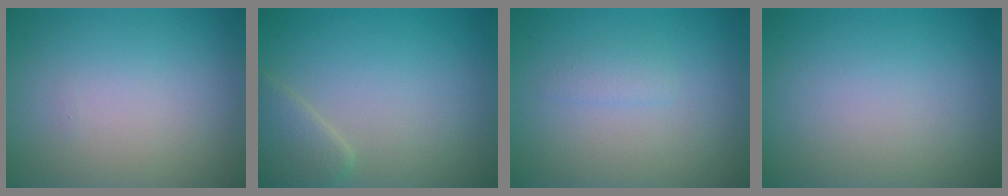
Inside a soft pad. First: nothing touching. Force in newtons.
{"total": 2.4, "press": 2.4, "slide": 0.1}
{"total": 1.0, "press": 1.0, "slide": 0.1}
{"total": 0.0}